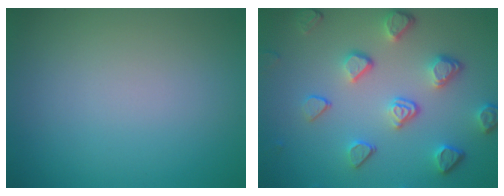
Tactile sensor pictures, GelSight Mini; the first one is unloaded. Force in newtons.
{"total": 4.9, "press": 3.7, "slide": 3.3}